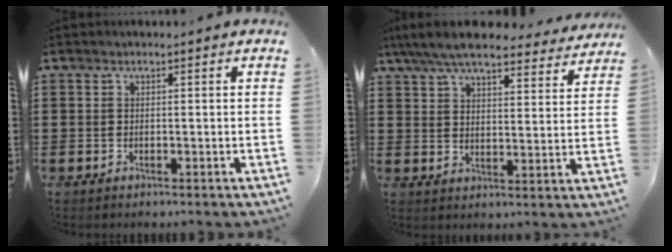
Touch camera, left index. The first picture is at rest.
{"total": 7.7, "force": [7.0, 1.0, 3.1], "torque": [-0.086, -0.028, 0.125]}